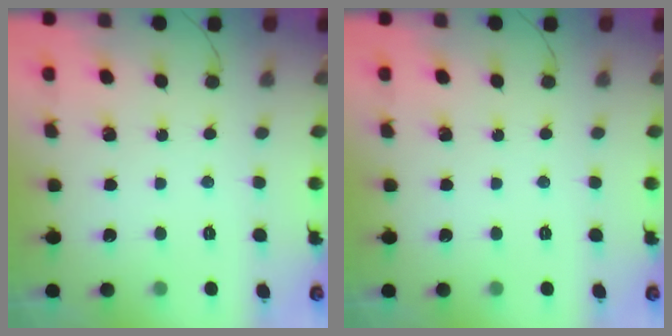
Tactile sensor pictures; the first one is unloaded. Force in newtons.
{"total": 0.0}